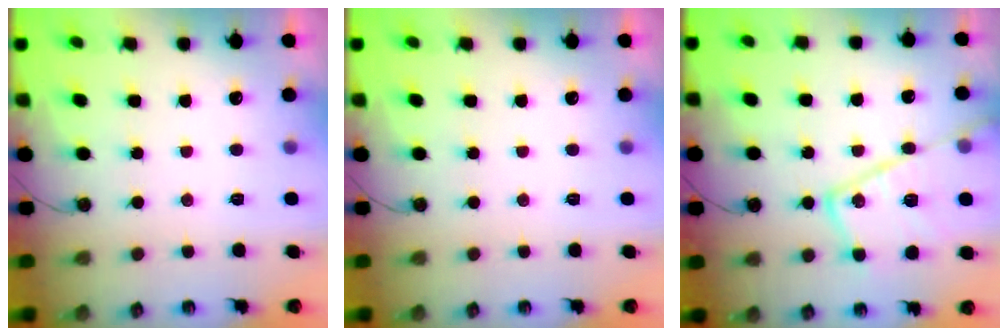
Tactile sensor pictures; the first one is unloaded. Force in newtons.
{"total": 0.0}
{"total": 22.4, "press": 22.3, "slide": 2.3}